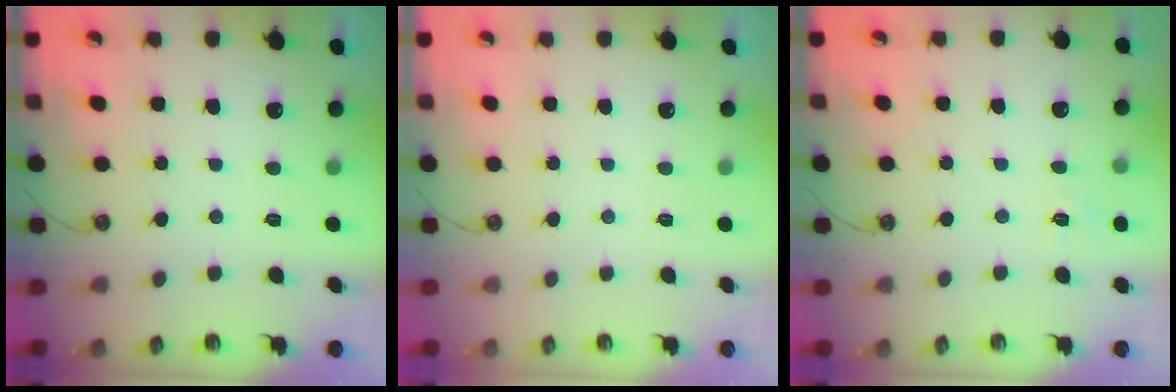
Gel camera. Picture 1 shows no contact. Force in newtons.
{"total": 0.0}
{"total": 5.0, "press": 5.0, "slide": 0.6}